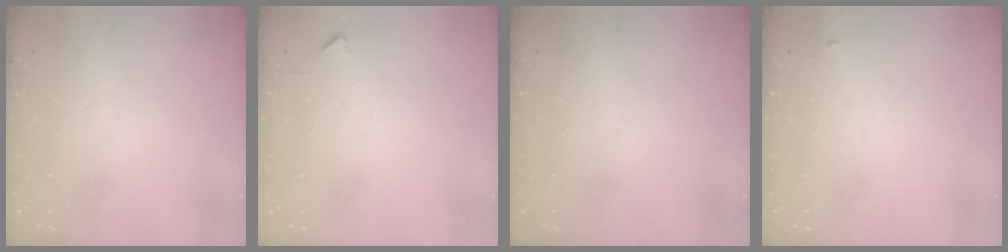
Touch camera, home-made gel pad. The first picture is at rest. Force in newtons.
{"total": 2.1, "press": 2.1, "slide": 0.3}
{"total": 0.0}
{"total": 3.2, "press": 3.2, "slide": 0.2}